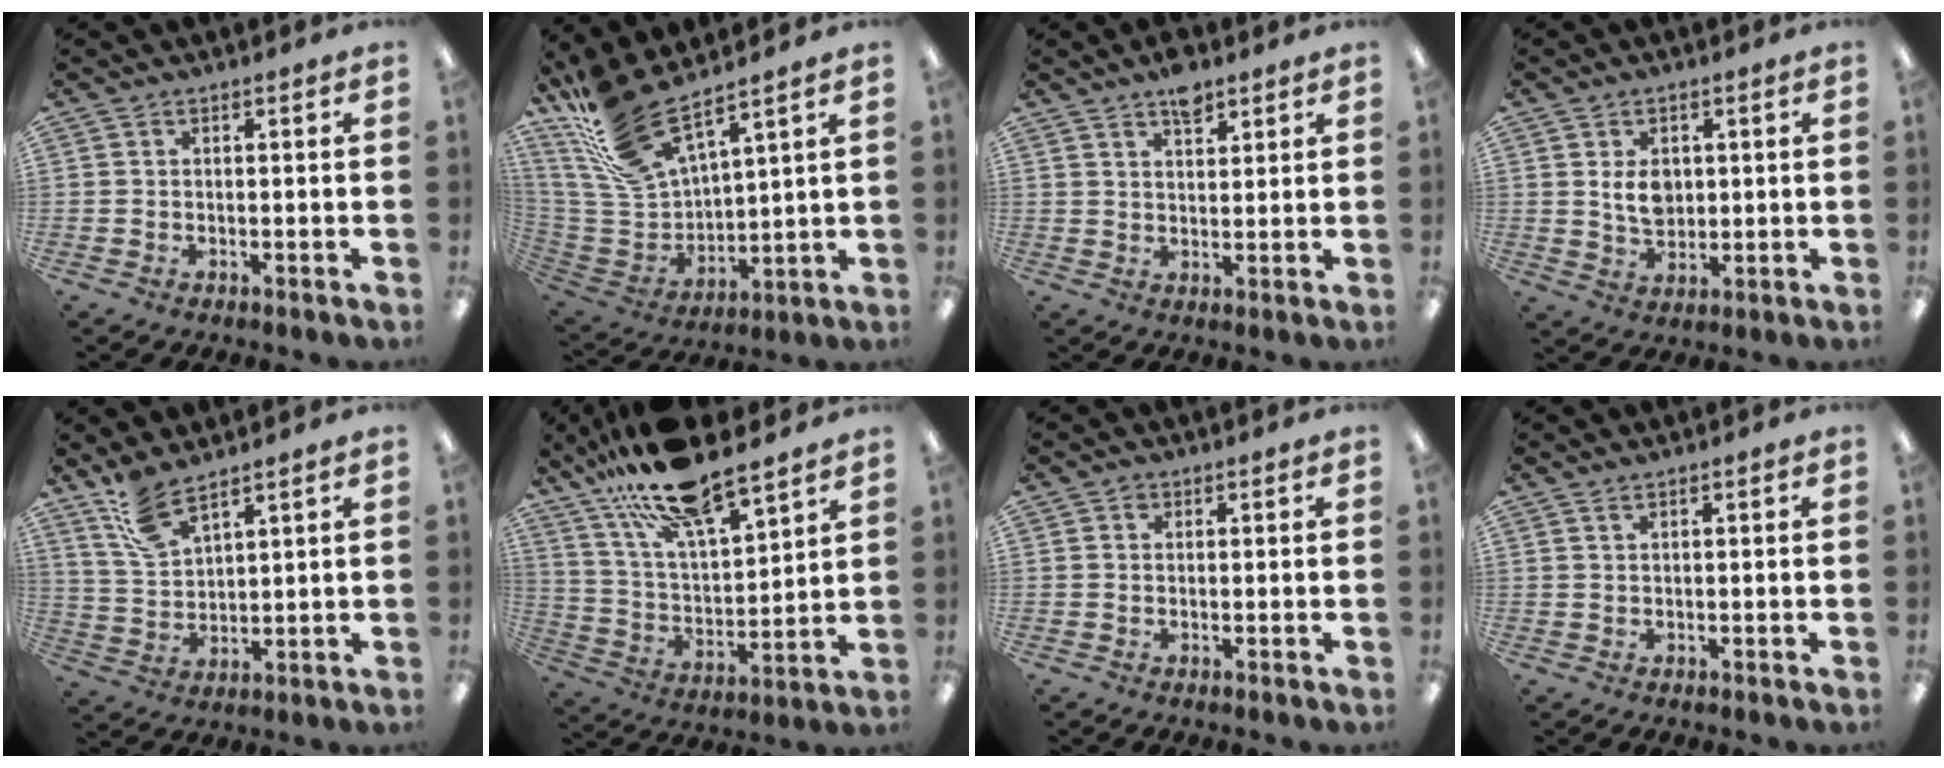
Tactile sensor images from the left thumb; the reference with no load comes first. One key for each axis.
{"total": 17.9, "fx": 14.5, "fy": 5.0, "fz": 9.3, "tx": -0.228, "ty": -0.092, "tz": 0.262}
{"total": 5.3, "fx": 4.0, "fy": 2.4, "fz": 2.5, "tx": -0.024, "ty": -0.021, "tz": 0.067}
{"total": 5.7, "fx": 1.6, "fy": 4.2, "fz": 3.6, "tx": -0.061, "ty": 0.000, "tz": 0.028}
{"total": 8.5, "fx": 6.8, "fy": 2.8, "fz": 4.2, "tx": -0.101, "ty": -0.027, "tz": 0.130}
{"total": 17.5, "fx": 14.8, "fy": 4.4, "fz": 8.2, "tx": -0.162, "ty": -0.090, "tz": 0.261}
{"total": 0.9, "fx": 0.4, "fy": 0.8, "fz": 0.3, "tx": -0.008, "ty": 0.004, "tz": 0.007}
{"total": 0.7, "fx": 0.5, "fy": 0.2, "fz": 0.4, "tx": -0.009, "ty": 0.002, "tz": 0.010}